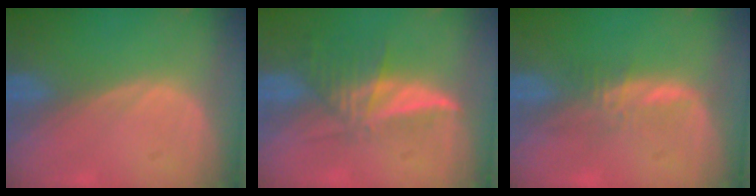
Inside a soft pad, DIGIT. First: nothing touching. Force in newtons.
{"total": 6.2, "press": 5.5, "slide": 2.8}
{"total": 2.9, "press": 2.9, "slide": 0.2}